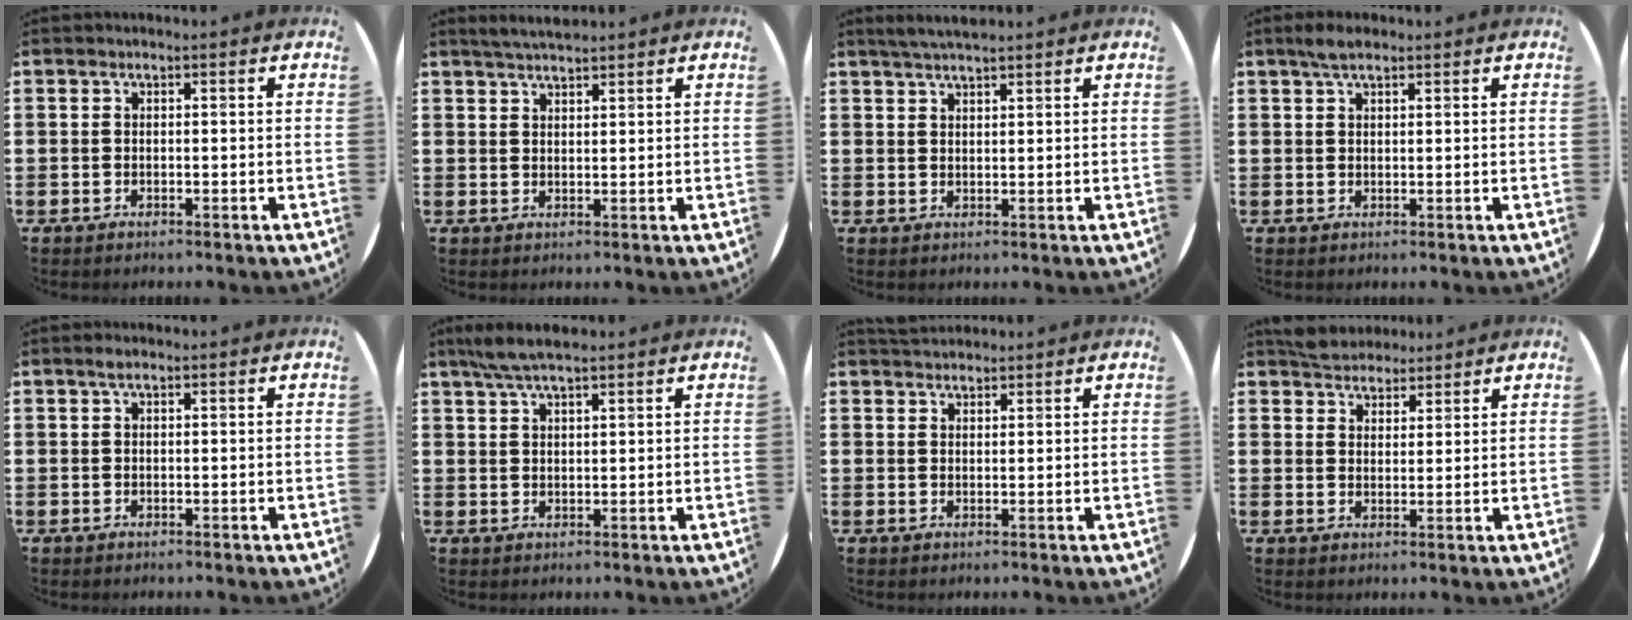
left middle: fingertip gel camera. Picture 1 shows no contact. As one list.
[{"total": 2.9, "force": [2.8, 0.3, 0.7], "torque": [-0.019, 0.000, 0.051]}, {"total": 2.8, "force": [2.6, 0.2, 1.0], "torque": [-0.023, 0.002, 0.048]}, {"total": 2.5, "force": [1.9, 0.8, 1.5], "torque": [-0.024, 0.003, 0.031]}, {"total": 0.9, "force": [0.5, 0.3, 0.7], "torque": [-0.013, 0.004, 0.008]}, {"total": 4.4, "force": [3.7, 0.7, 2.4], "torque": [-0.055, 0.001, 0.066]}, {"total": 1.9, "force": [1.8, 0.6, 0.0], "torque": [-0.002, 0.005, 0.035]}, {"total": 3.9, "force": [3.7, 1.2, 0.1], "torque": [-0.013, -0.003, 0.070]}]